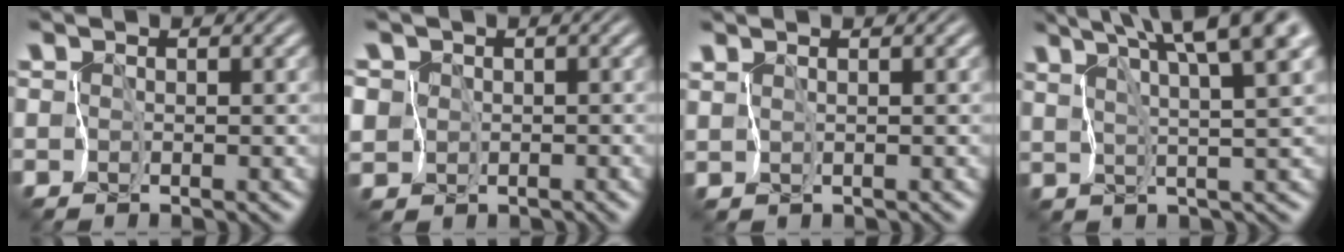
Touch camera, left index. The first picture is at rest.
{"total": 6.9, "force": [2.0, 6.1, 2.6], "torque": [-0.076, 0.020, 0.009]}
{"total": 1.3, "force": [0.8, -0.7, -0.6], "torque": [0.005, -0.011, 0.023]}
{"total": 9.2, "force": [6.1, 0.9, 6.8], "torque": [-0.111, 0.011, 0.094]}